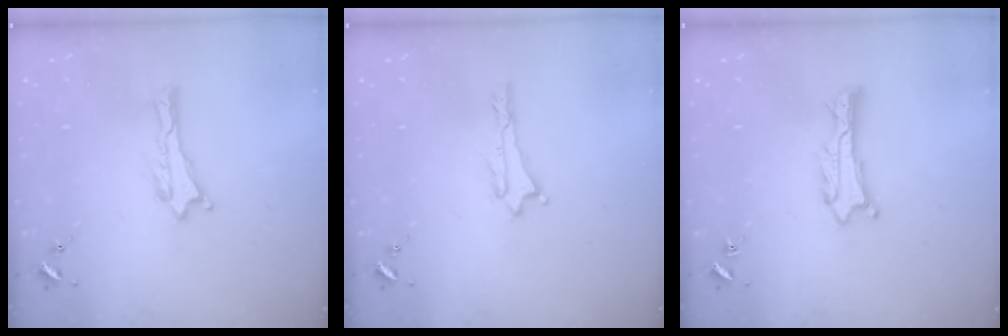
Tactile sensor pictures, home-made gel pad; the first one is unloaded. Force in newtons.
{"total": 0.0}
{"total": 0.9, "press": 0.9, "slide": 0.1}